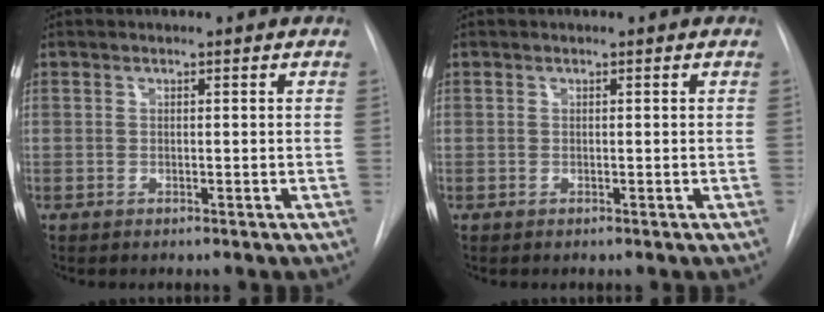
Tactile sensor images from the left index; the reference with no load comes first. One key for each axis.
{"total": 0.0}